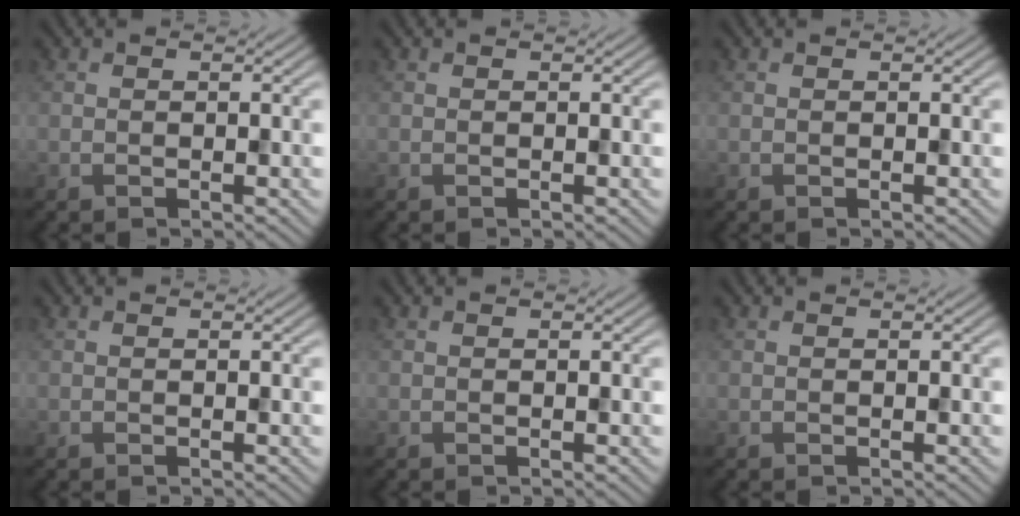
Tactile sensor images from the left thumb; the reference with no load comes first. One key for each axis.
{"total": 0.0}
{"total": 0.0}
{"total": 0.0}
{"total": 0.0}
{"total": 0.0}